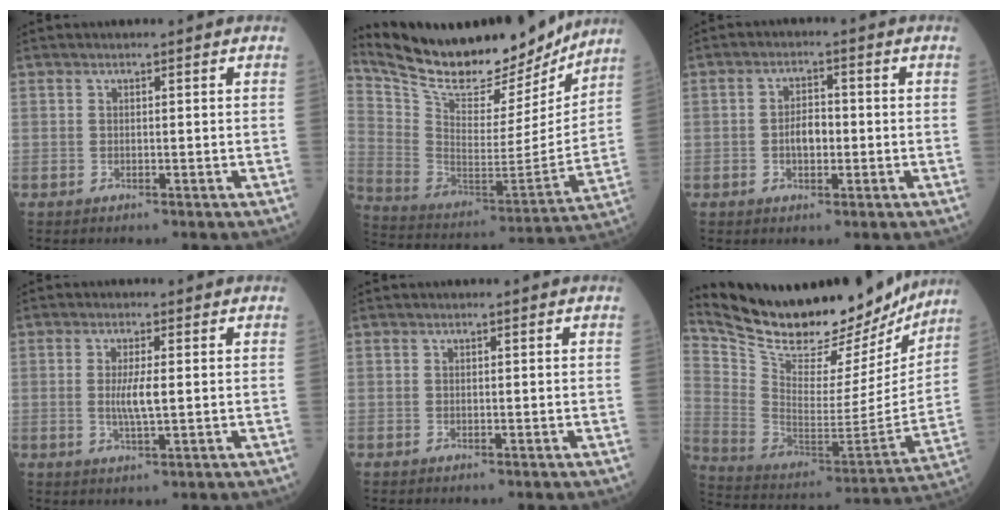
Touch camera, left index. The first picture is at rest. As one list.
[{"total": 22.0, "force": [19.8, 5.8, 7.7], "torque": [-0.144, -0.030, 0.316]}, {"total": 3.4, "force": [-0.8, 1.8, 2.8], "torque": [-0.047, 0.006, -0.015]}, {"total": 3.5, "force": [0.0, 0.4, 3.5], "torque": [-0.065, -0.006, 0.002]}, {"total": 0.0}, {"total": 25.6, "force": [22.8, 7.7, 8.9], "torque": [-0.158, -0.036, 0.341]}]